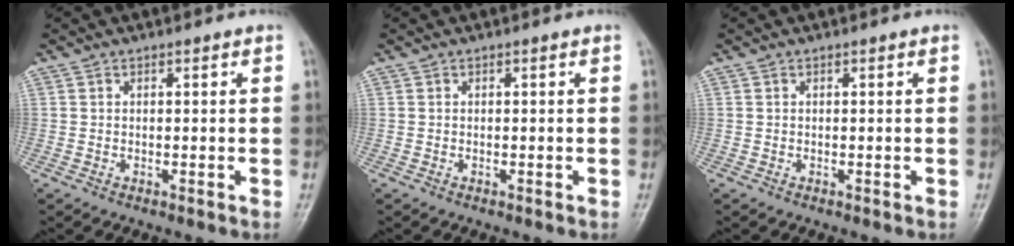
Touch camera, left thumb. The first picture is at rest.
{"total": 0.0}
{"total": 0.0}